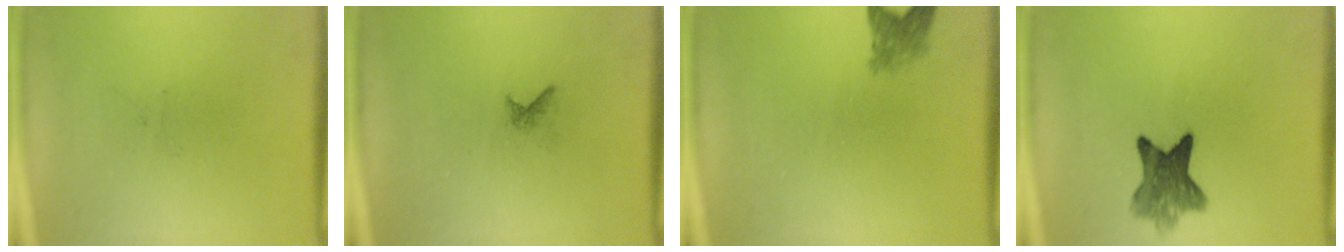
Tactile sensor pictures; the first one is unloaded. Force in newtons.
{"total": 0.6}
{"total": 2.4}
{"total": 6.9}